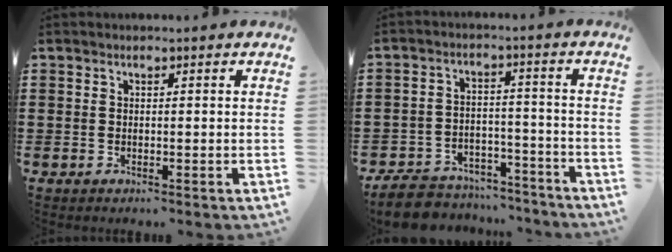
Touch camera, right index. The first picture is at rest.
{"total": 7.1, "force": [-6.6, 2.1, 1.7], "torque": [-0.037, 0.020, -0.128]}